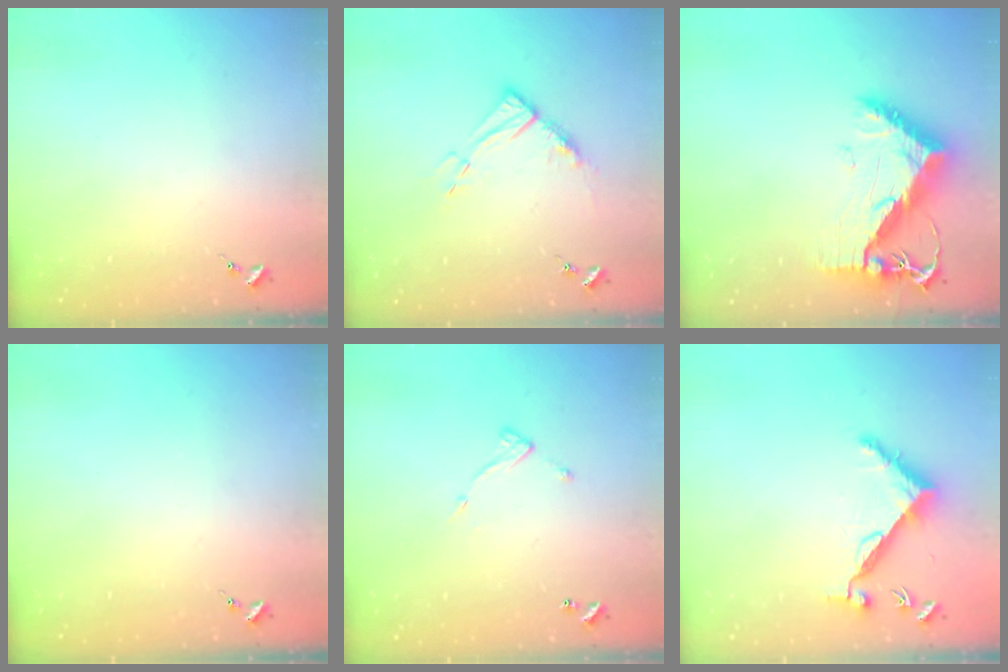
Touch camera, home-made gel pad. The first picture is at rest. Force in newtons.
{"total": 9.6, "press": 9.5, "slide": 1.1}
{"total": 12.5, "press": 12.4, "slide": 1.1}
{"total": 0.0}
{"total": 7.2, "press": 7.2, "slide": 0.5}
{"total": 6.9, "press": 6.9, "slide": 0.3}